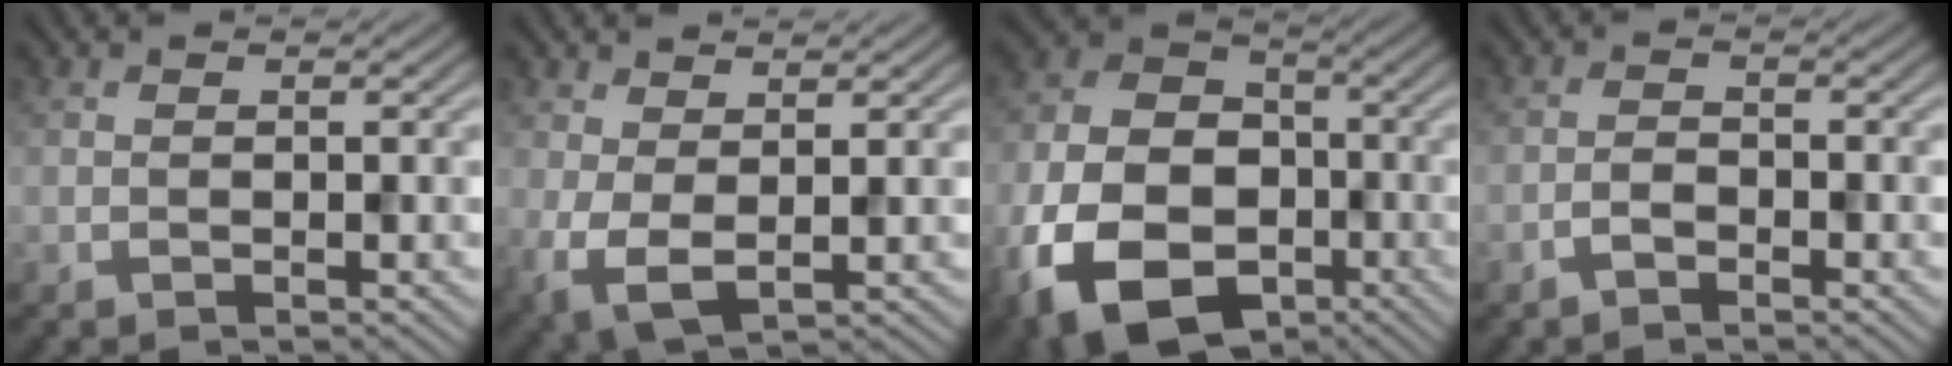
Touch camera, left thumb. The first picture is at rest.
{"total": 4.2, "force": [0.9, 2.1, 3.6], "torque": [-0.090, -0.006, 0.017]}
{"total": 16.0, "force": [-6.6, 11.4, 9.2], "torque": [-0.220, -0.040, -0.126]}
{"total": 1.6, "force": [-1.2, 0.6, 0.8], "torque": [-0.014, 0.003, -0.028]}